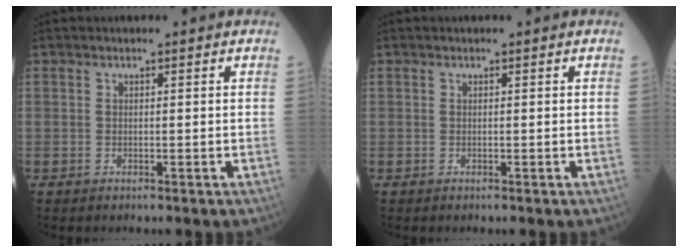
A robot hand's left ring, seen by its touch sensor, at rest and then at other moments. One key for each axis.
{"total": 0.0}